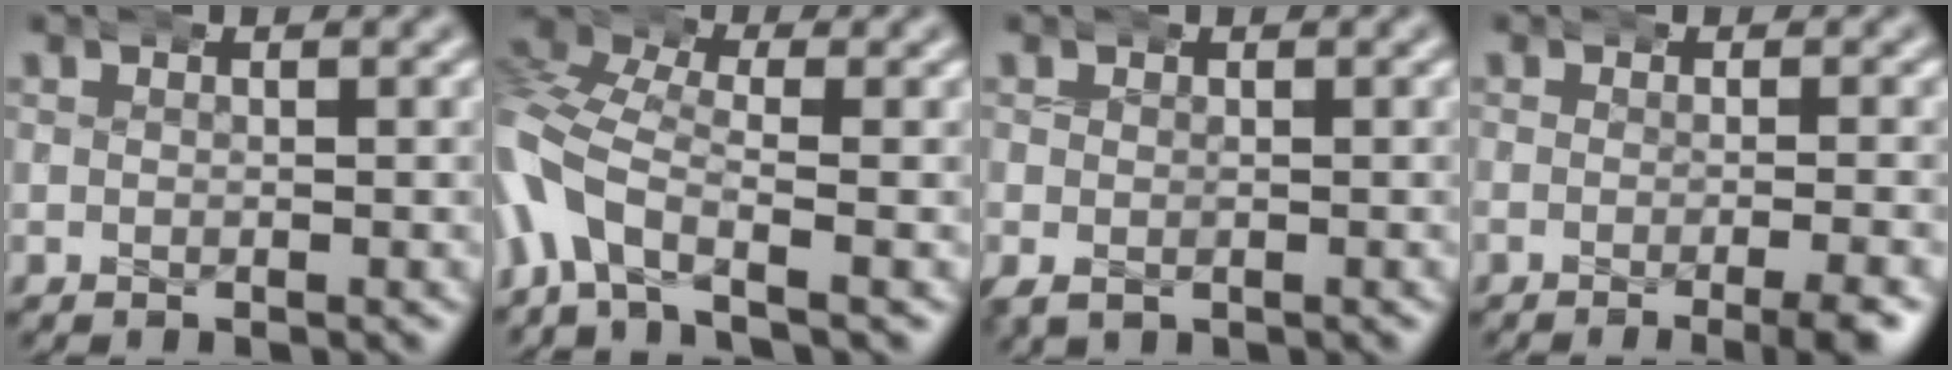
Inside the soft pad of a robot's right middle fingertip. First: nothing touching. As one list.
[{"total": 5.5, "force": [-1.0, 4.0, 3.7], "torque": [-0.111, -0.022, -0.012]}, {"total": 1.7, "force": [-0.4, 1.3, 1.0], "torque": [-0.020, -0.006, 0.000]}, {"total": 2.7, "force": [-1.6, -0.2, 2.1], "torque": [-0.020, 0.005, -0.032]}]